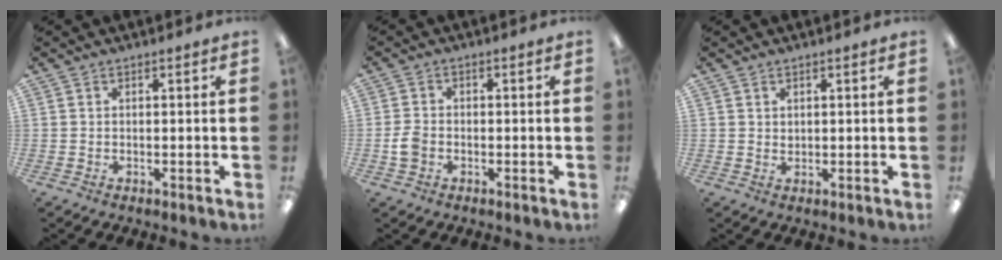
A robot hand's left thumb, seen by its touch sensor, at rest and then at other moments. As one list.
[{"total": 3.7, "force": [-1.0, 2.8, 2.2], "torque": [-0.043, 0.007, -0.019]}, {"total": 1.2, "force": [1.1, 0.6, 0.0], "torque": [0.000, -0.002, 0.021]}]